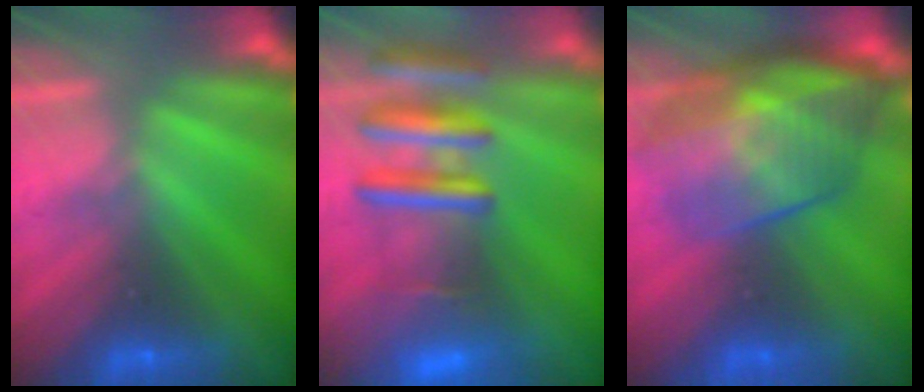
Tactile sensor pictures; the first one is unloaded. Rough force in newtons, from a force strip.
{"total": 7.7}
{"total": 9.7}